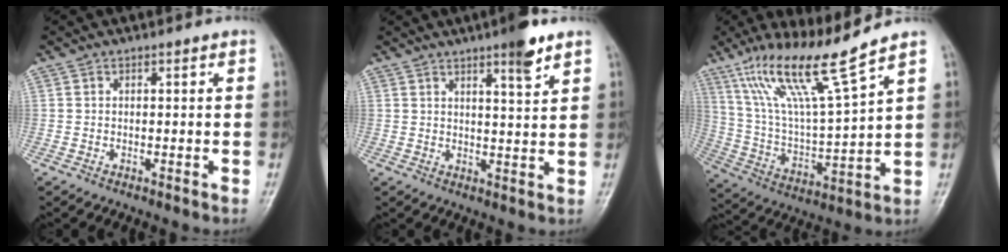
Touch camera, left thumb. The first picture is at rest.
{"total": 6.0, "force": [4.0, 0.7, 4.4], "torque": [-0.059, -0.024, 0.057]}
{"total": 16.4, "force": [11.3, 1.1, 11.8], "torque": [-0.212, -0.056, 0.222]}